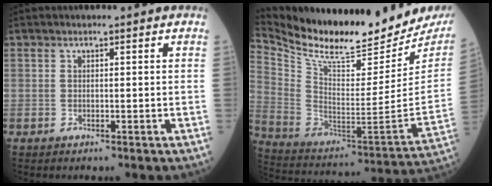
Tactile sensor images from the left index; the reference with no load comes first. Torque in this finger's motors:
{"motor_torque": [0.75, -1.11, 0.13, 0.04]}